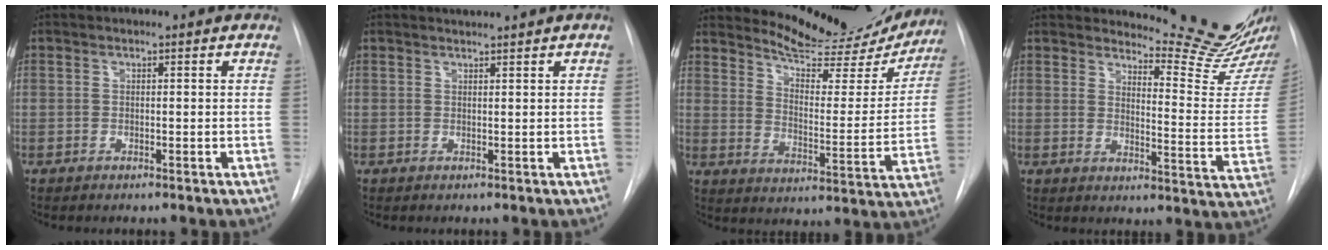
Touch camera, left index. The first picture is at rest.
{"total": 1.1, "force": [0.9, -0.6, 0.0], "torque": [-0.003, -0.005, 0.021]}
{"total": 18.4, "force": [17.5, 3.4, 4.6], "torque": [-0.058, -0.058, 0.223]}
{"total": 13.9, "force": [13.6, -1.3, 2.8], "torque": [-0.036, -0.120, 0.159]}